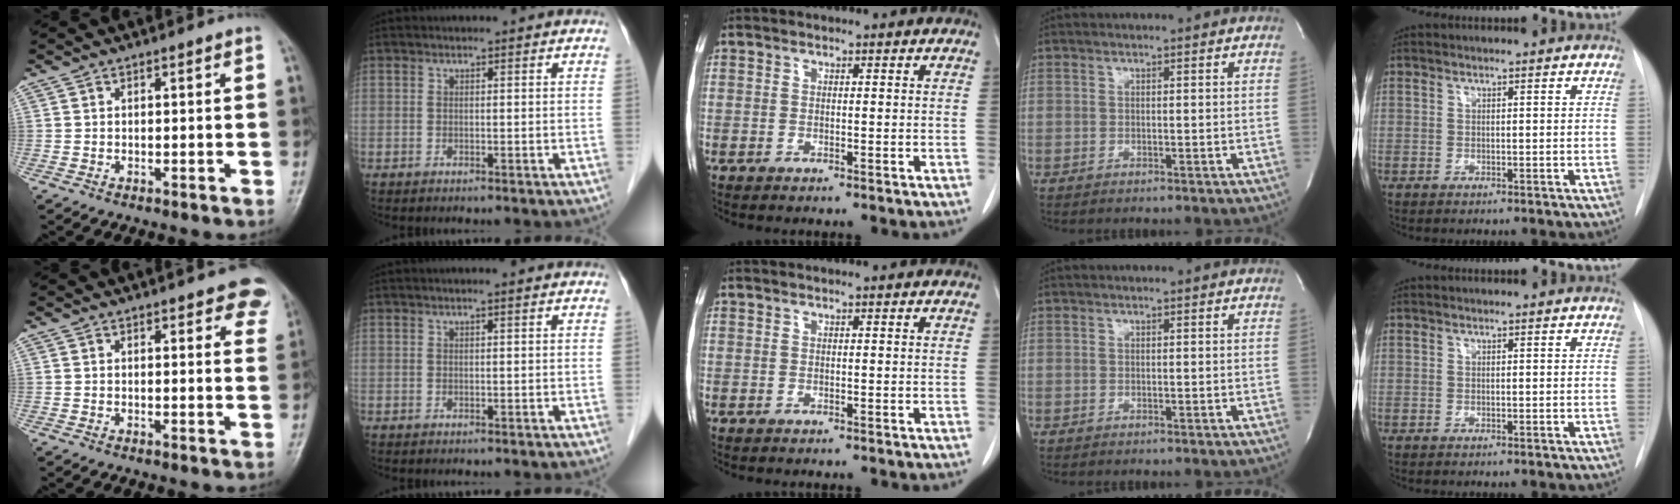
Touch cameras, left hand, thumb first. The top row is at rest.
{"thumb": {"total": 7.8, "force": [5.5, 2.9, 4.7], "torque": [-0.024, -0.017, 0.053]}, "index": {"total": 0.7, "force": [0.4, -0.1, 0.6], "torque": [-0.014, 0.001, 0.008]}}